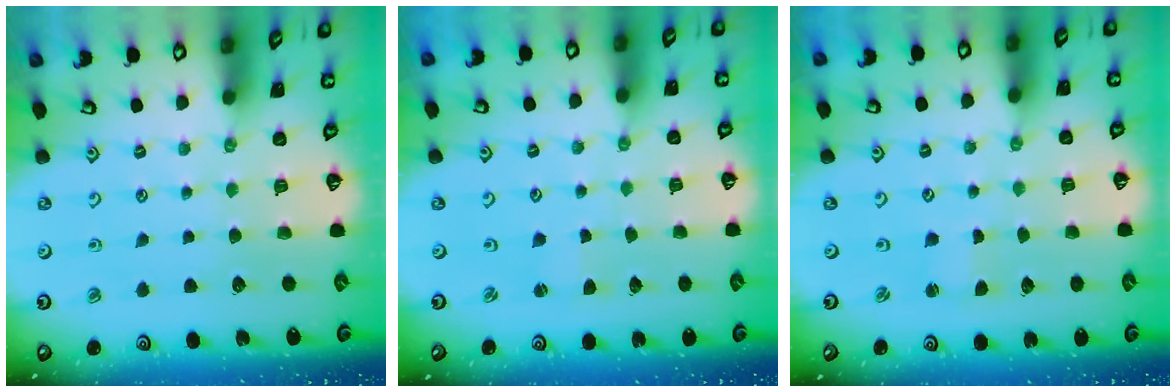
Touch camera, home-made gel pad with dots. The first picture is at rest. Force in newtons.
{"total": 1.4, "press": 1.4, "slide": 0.3}
{"total": 0.8, "press": 0.8, "slide": 0.0}